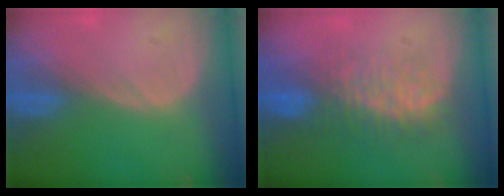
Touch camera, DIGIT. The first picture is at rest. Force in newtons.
{"total": 7.8, "press": 7.5, "slide": 2.2}